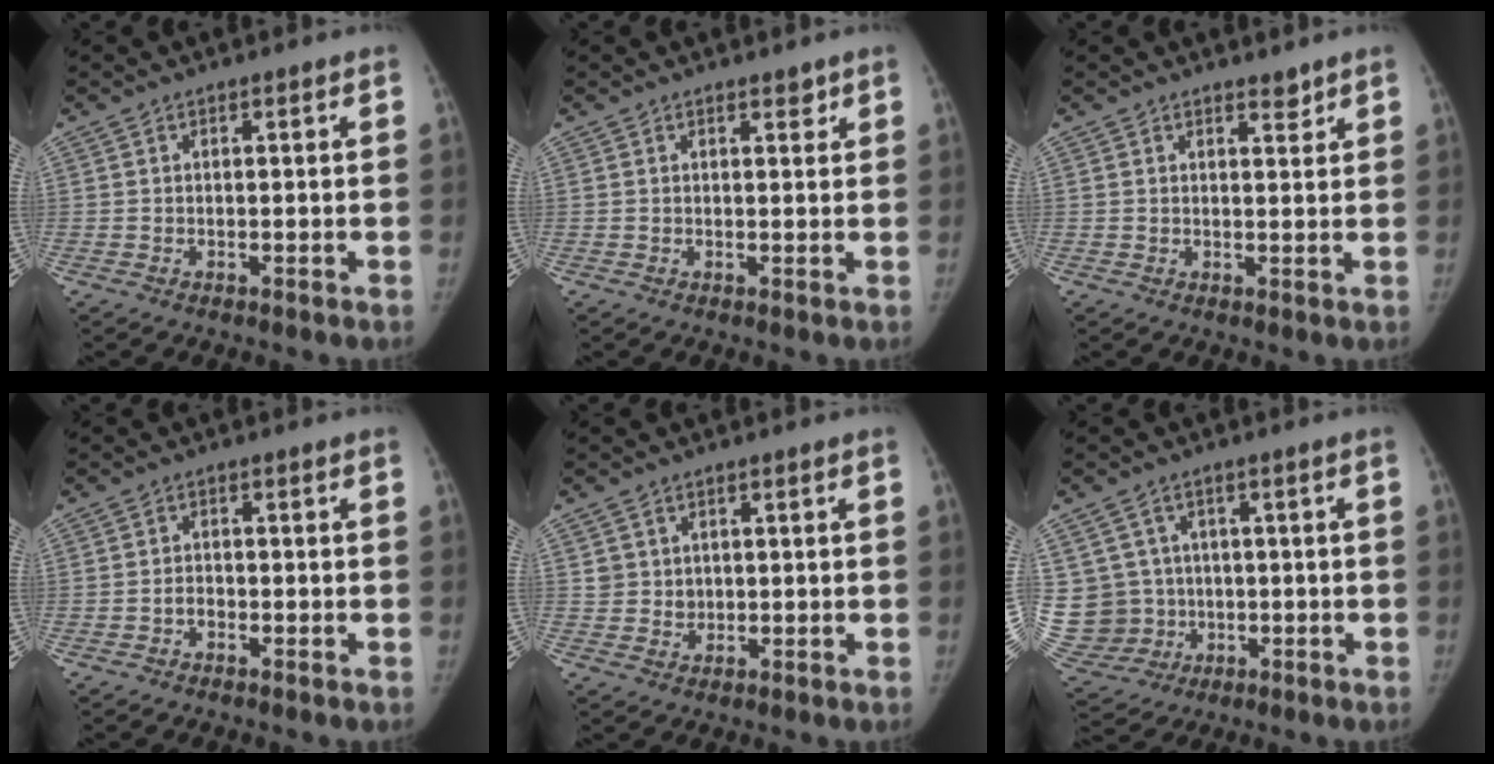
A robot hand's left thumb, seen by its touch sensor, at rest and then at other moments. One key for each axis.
{"total": 1.2, "fx": 0.9, "fy": 0.6, "fz": 0.4, "tx": 0.004, "ty": -0.006, "tz": 0.011}
{"total": 1.6, "fx": 1.5, "fy": 0.6, "fz": 0.4, "tx": 0.008, "ty": -0.013, "tz": 0.020}
{"total": 1.6, "fx": -0.8, "fy": 1.1, "fz": 0.8, "tx": -0.008, "ty": 0.007, "tz": -0.017}
{"total": 3.2, "fx": 0.9, "fy": 3.0, "fz": 0.6, "tx": 0.007, "ty": -0.004, "tz": 0.020}
{"total": 13.3, "fx": 0.4, "fy": 12.8, "fz": 3.6, "tx": -0.081, "ty": 0.027, "tz": 0.032}